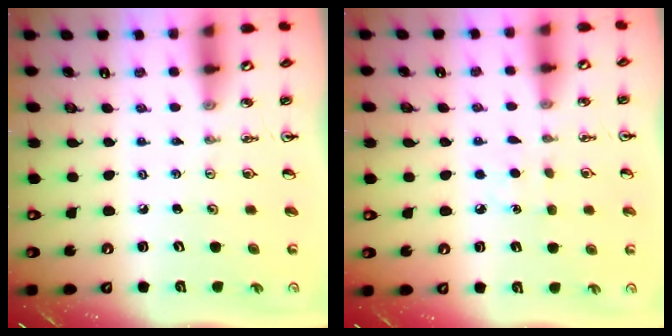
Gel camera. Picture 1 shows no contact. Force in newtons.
{"total": 4.5, "press": 4.5, "slide": 0.5}